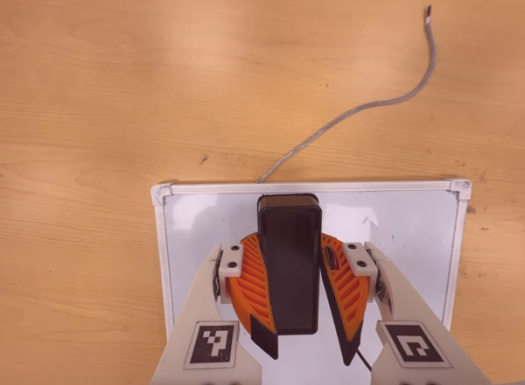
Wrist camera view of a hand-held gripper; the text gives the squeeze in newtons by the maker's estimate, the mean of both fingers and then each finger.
{"total": 14.0, "left": 12.6, "right": 15.5}